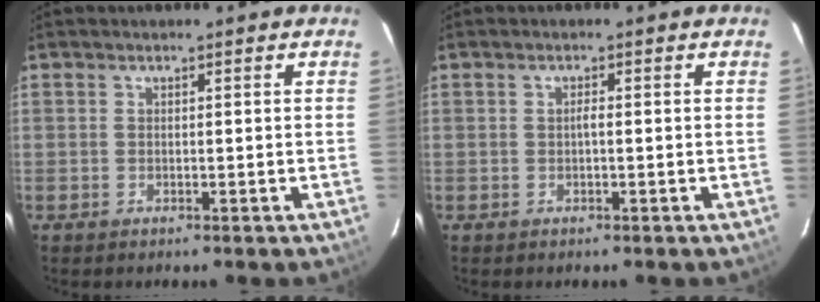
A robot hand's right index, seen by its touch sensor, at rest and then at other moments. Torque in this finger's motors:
{"motor_torque": [0.27, 0.06, 0.12, 0.02]}